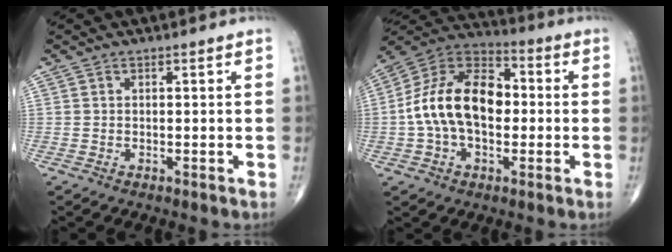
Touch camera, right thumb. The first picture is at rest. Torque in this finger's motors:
{"motor_torque": [1.17, 1.08, 1.33, -0.49, 0.19]}